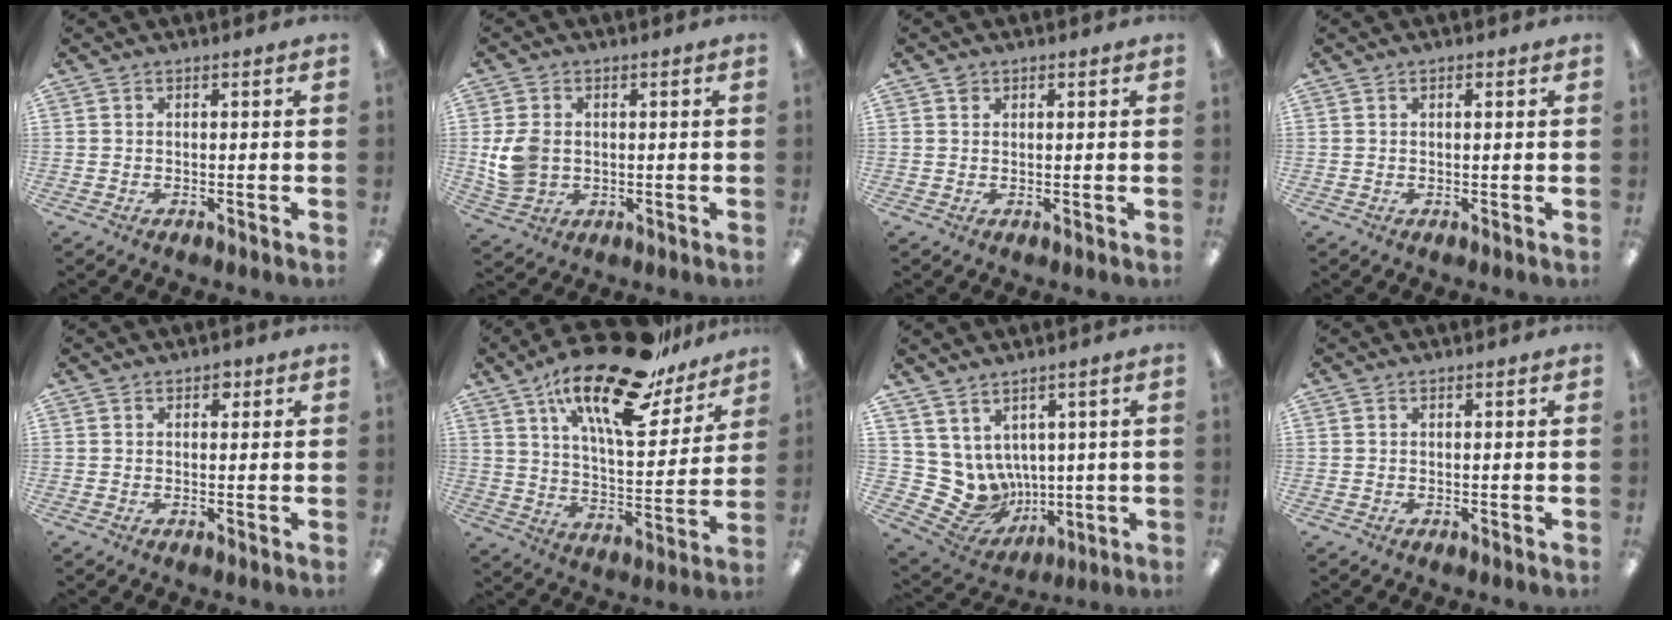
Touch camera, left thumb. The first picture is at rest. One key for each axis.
{"total": 7.6, "fx": 0.4, "fy": 6.0, "fz": 4.7, "tx": -0.105, "ty": 0.006, "tz": 0.009}
{"total": 1.0, "fx": 0.6, "fy": 0.7, "fz": 0.2, "tx": -0.005, "ty": 0.002, "tz": 0.012}
{"total": 0.7, "fx": 0.4, "fy": 0.2, "fz": 0.5, "tx": -0.010, "ty": 0.002, "tz": 0.008}
{"total": 1.7, "fx": 0.9, "fy": 1.2, "fz": 0.8, "tx": -0.001, "ty": -0.002, "tz": 0.012}
{"total": 25.3, "fx": 16.9, "fy": 9.0, "fz": 16.5, "tx": -0.265, "ty": -0.097, "tz": 0.280}
{"total": 7.9, "fx": 2.3, "fy": 7.3, "fz": 1.9, "tx": -0.076, "ty": -0.039, "tz": 0.055}
{"total": 0.0}